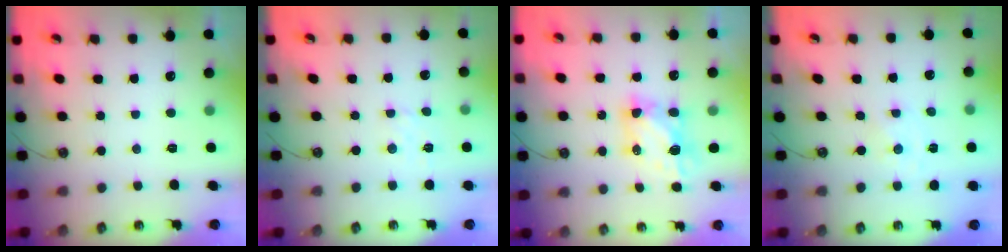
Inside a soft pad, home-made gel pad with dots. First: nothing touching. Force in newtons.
{"total": 2.9, "press": 2.9, "slide": 0.3}
{"total": 6.1, "press": 6.1, "slide": 0.2}
{"total": 0.0}